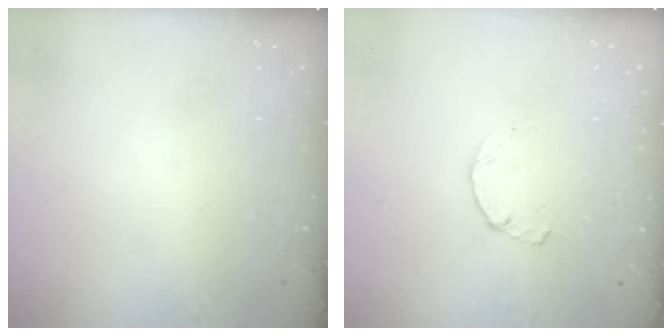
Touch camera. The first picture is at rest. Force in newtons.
{"total": 2.2, "press": 2.2, "slide": 0.2}